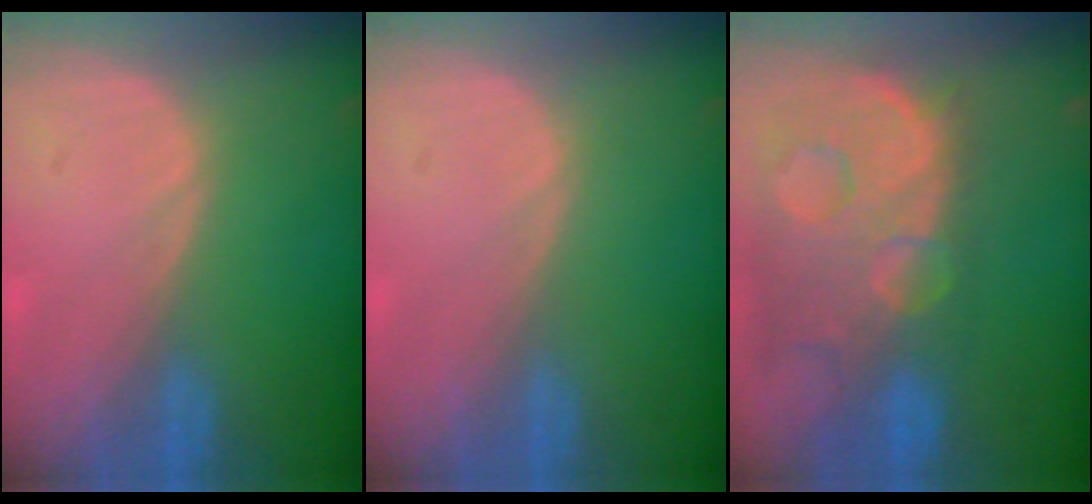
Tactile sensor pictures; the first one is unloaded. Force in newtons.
{"total": 0.0}
{"total": 13.9, "press": 11.3, "slide": 8.1}